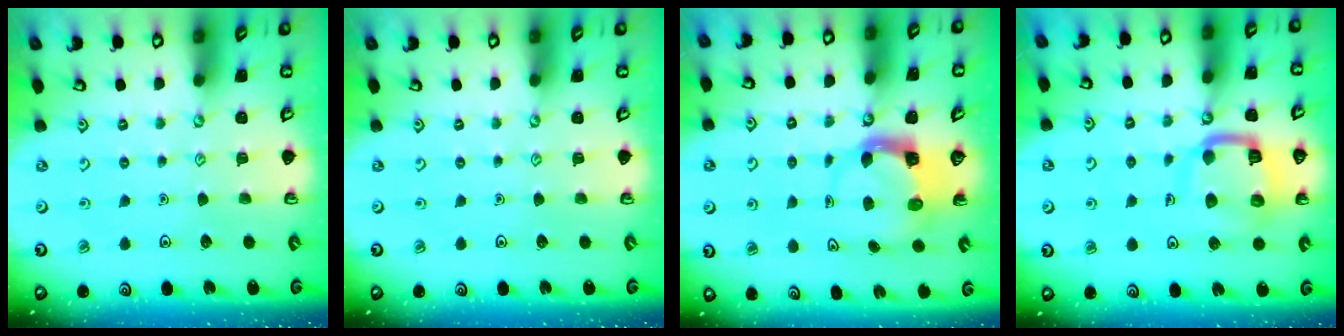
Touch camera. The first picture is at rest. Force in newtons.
{"total": 0.0}
{"total": 3.6, "press": 3.6, "slide": 0.5}
{"total": 12.1, "press": 12.0, "slide": 1.3}